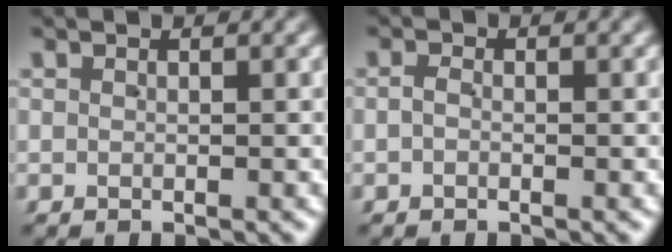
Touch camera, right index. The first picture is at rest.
{"total": 0.5, "force": [-0.4, 0.1, 0.3], "torque": [-0.004, 0.001, -0.010]}